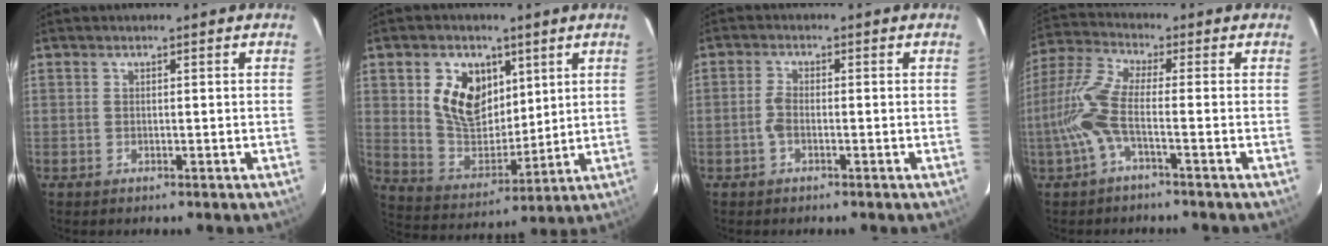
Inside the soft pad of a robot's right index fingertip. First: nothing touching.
{"total": 12.6, "force": [4.8, 8.6, 7.9], "torque": [-0.151, 0.008, 0.102]}
{"total": 2.2, "force": [-0.9, 1.0, 1.8], "torque": [-0.044, 0.007, -0.019]}
{"total": 8.3, "force": [-2.6, 1.1, 7.8], "torque": [-0.189, 0.008, -0.055]}